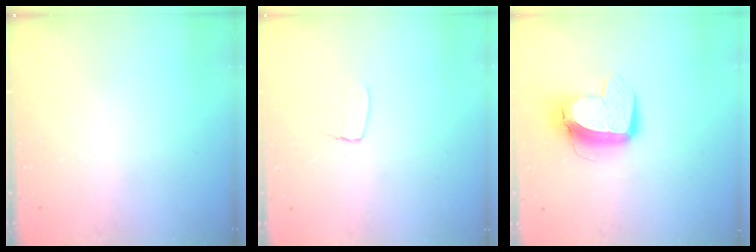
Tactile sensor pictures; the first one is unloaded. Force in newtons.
{"total": 5.6, "press": 5.5, "slide": 0.4}
{"total": 11.5, "press": 11.4, "slide": 1.2}